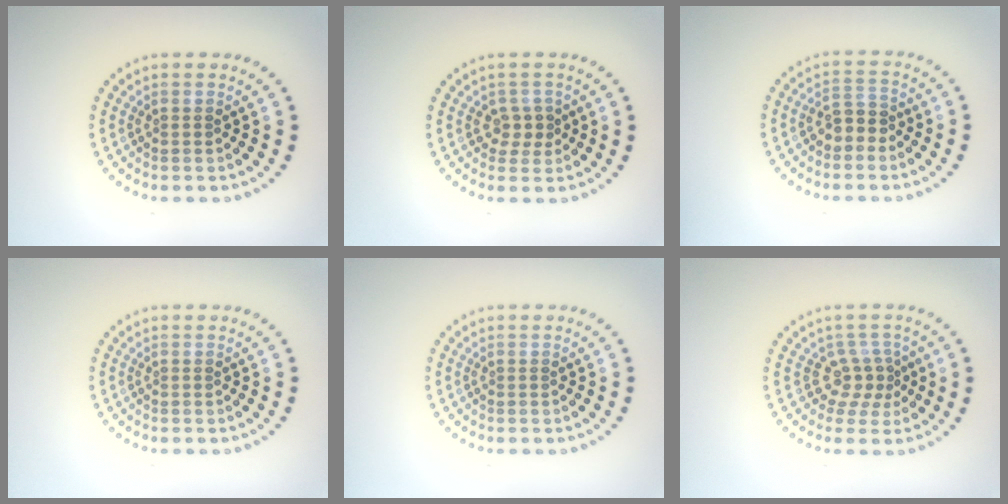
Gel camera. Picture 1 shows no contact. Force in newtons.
{"total": 1.8, "press": 1.7, "slide": 0.7}
{"total": 2.4, "press": 2.2, "slide": 0.9}
{"total": 0.0}
{"total": 0.0}
{"total": 2.6, "press": 1.8, "slide": 1.9}